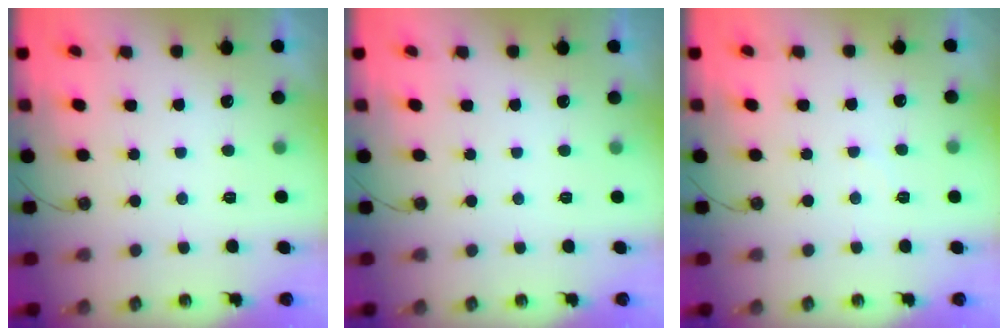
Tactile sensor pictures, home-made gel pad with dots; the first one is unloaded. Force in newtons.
{"total": 0.0}
{"total": 4.4, "press": 4.3, "slide": 0.7}